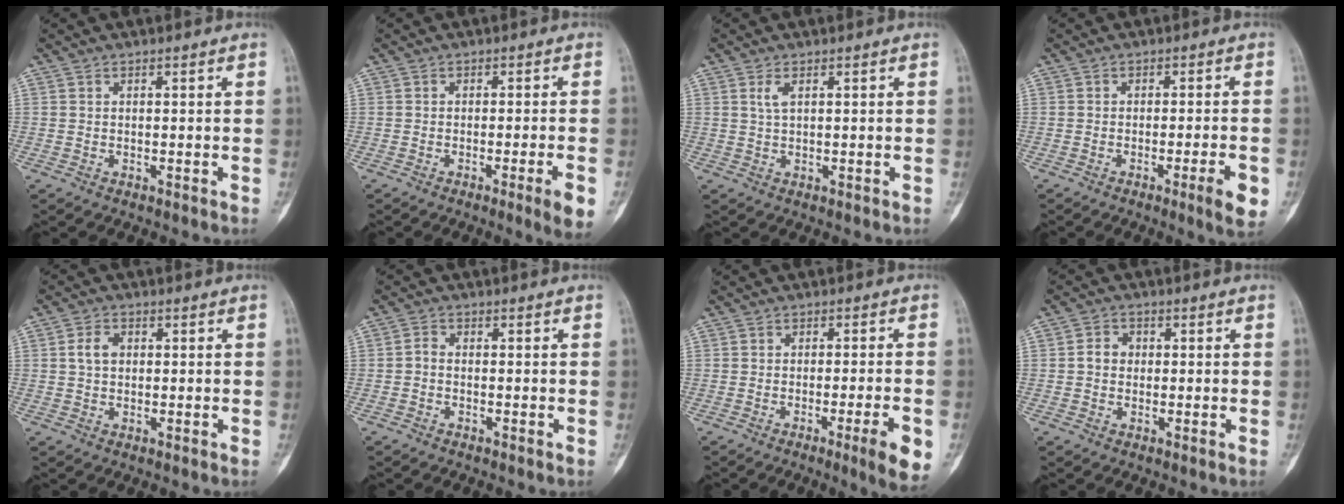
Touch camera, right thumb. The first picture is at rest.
{"total": 5.1, "force": [-2.2, 0.0, 4.6], "torque": [-0.066, -0.003, -0.032]}
{"total": 1.8, "force": [0.7, 0.6, 1.5], "torque": [-0.038, 0.003, 0.019]}
{"total": 5.6, "force": [-2.2, 0.4, 5.1], "torque": [-0.073, -0.001, -0.030]}
{"total": 3.3, "force": [0.5, 2.4, 2.3], "torque": [-0.043, 0.007, 0.007]}
{"total": 1.4, "force": [-0.6, 0.8, 0.9], "torque": [-0.018, 0.003, -0.018]}
{"total": 7.2, "force": [-2.9, 0.4, 6.6], "torque": [-0.091, -0.002, -0.039]}
{"total": 3.0, "force": [0.0, 2.6, 1.5], "torque": [-0.014, 0.011, -0.007]}